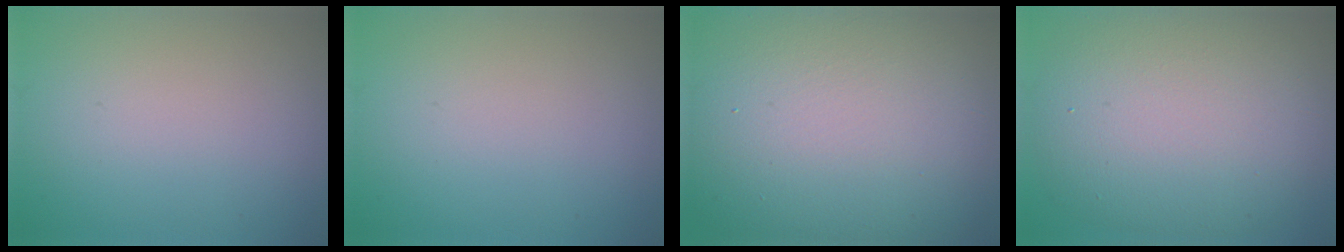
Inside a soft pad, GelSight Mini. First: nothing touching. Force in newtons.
{"total": 0.0}
{"total": 20.0, "press": 20.0, "slide": 0.9}
{"total": 11.2, "press": 11.2, "slide": 0.4}